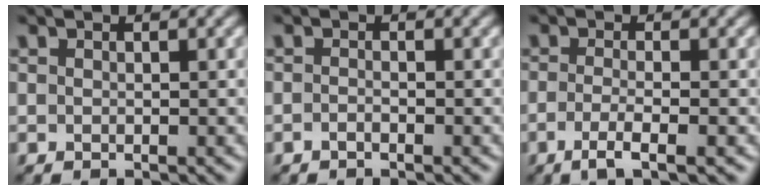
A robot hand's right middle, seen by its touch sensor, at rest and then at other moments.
{"total": 0.6, "force": [-0.5, 0.2, 0.4], "torque": [-0.008, -0.001, -0.010]}
{"total": 3.1, "force": [-1.4, 0.7, 2.7], "torque": [-0.048, -0.007, -0.034]}